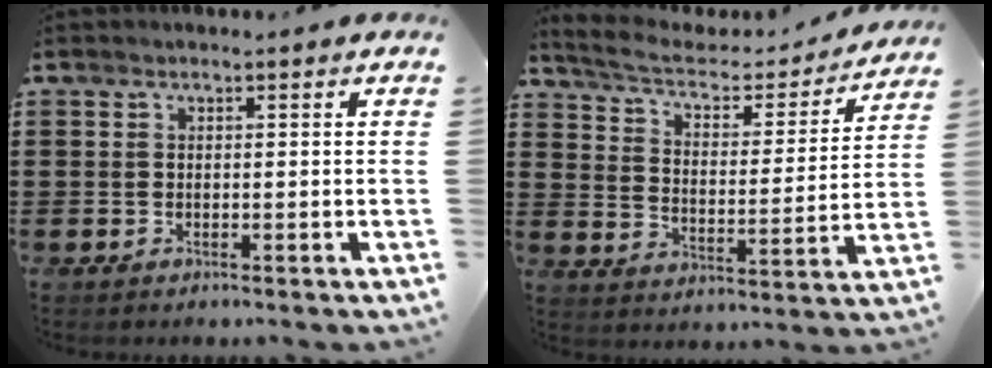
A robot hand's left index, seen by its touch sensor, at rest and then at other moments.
{"total": 4.9, "force": [4.3, 1.3, 2.1], "torque": [-0.064, -0.030, 0.067]}